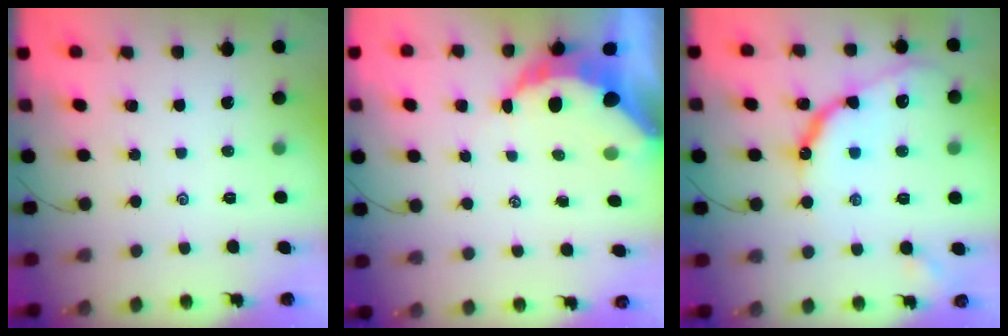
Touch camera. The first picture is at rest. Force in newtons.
{"total": 9.6, "press": 9.5, "slide": 1.3}
{"total": 14.0, "press": 13.9, "slide": 1.0}